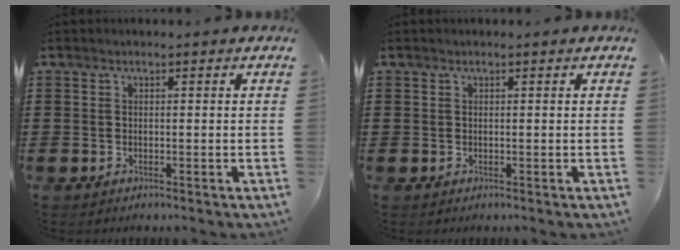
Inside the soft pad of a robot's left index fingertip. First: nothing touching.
{"total": 0.0}